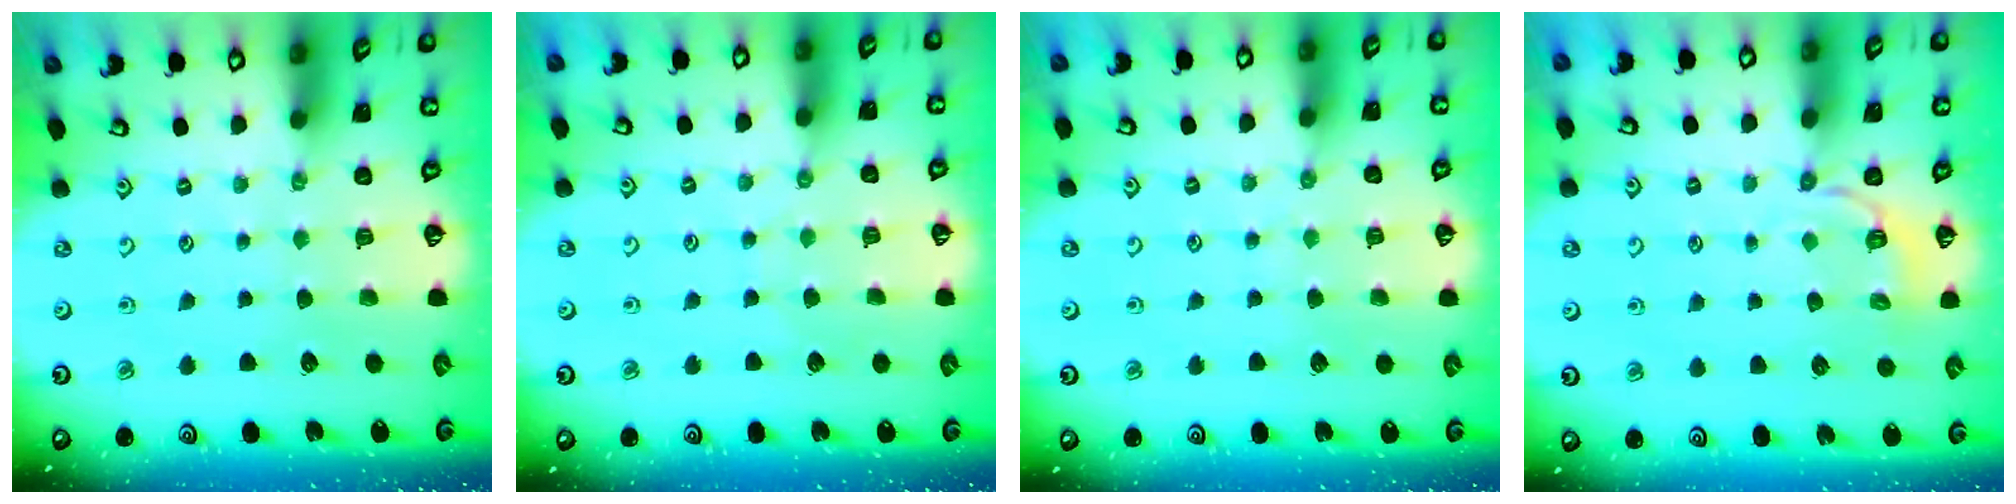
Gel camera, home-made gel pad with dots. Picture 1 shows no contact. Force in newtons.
{"total": 3.1, "press": 3.1, "slide": 0.4}
{"total": 4.3, "press": 4.3, "slide": 0.3}
{"total": 5.3, "press": 4.8, "slide": 2.3}